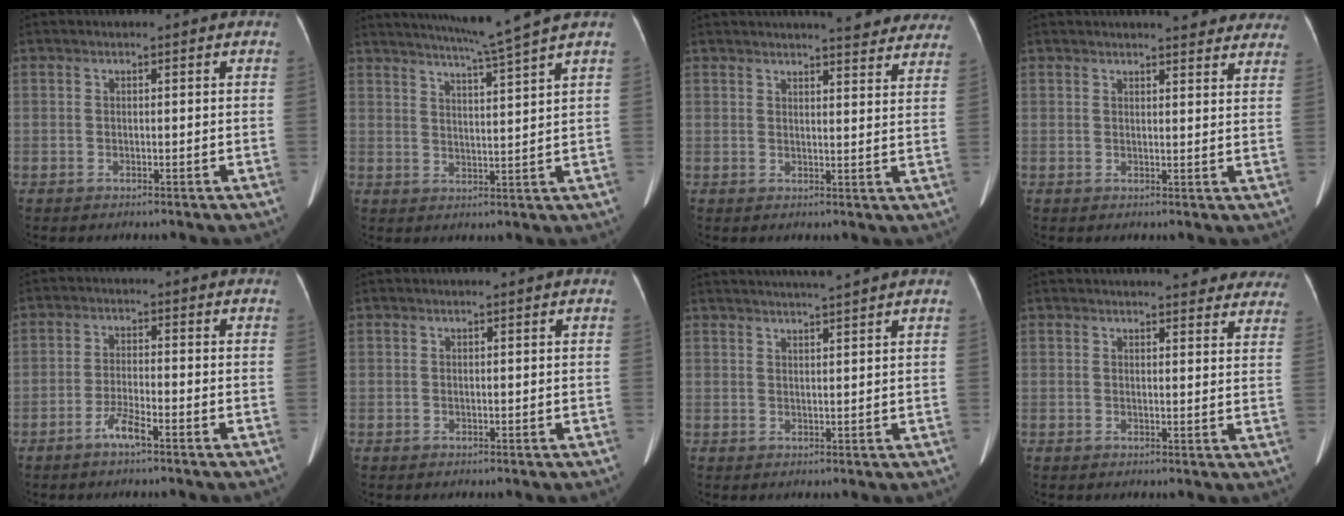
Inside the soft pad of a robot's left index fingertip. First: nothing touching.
{"total": 9.1, "force": [7.6, -2.5, 4.2], "torque": [-0.071, -0.014, 0.114]}
{"total": 14.5, "force": [13.2, 2.5, 5.5], "torque": [-0.045, -0.010, 0.135]}
{"total": 12.3, "force": [11.2, 2.6, 4.4], "torque": [-0.023, -0.007, 0.107]}
{"total": 3.5, "force": [-2.6, 0.1, 2.4], "torque": [-0.053, -0.004, -0.052]}
{"total": 0.0}
{"total": 6.1, "force": [5.5, -1.3, 2.5], "torque": [-0.036, 0.013, 0.076]}
{"total": 14.6, "force": [13.3, 3.3, 5.1], "torque": [-0.031, -0.009, 0.133]}